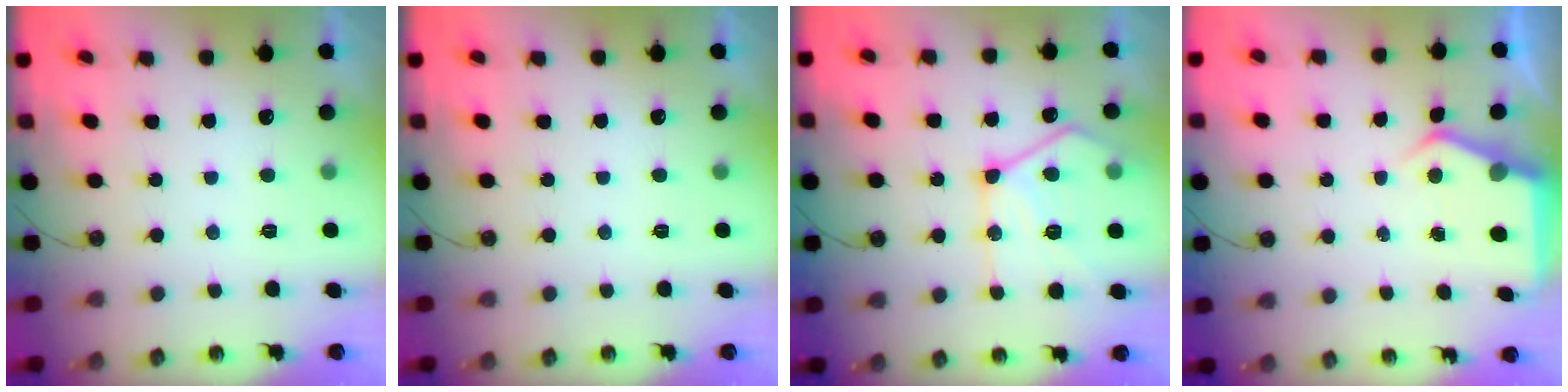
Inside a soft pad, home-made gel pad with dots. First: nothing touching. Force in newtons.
{"total": 0.0}
{"total": 16.9, "press": 16.8, "slide": 1.6}
{"total": 4.5, "press": 4.5, "slide": 0.7}